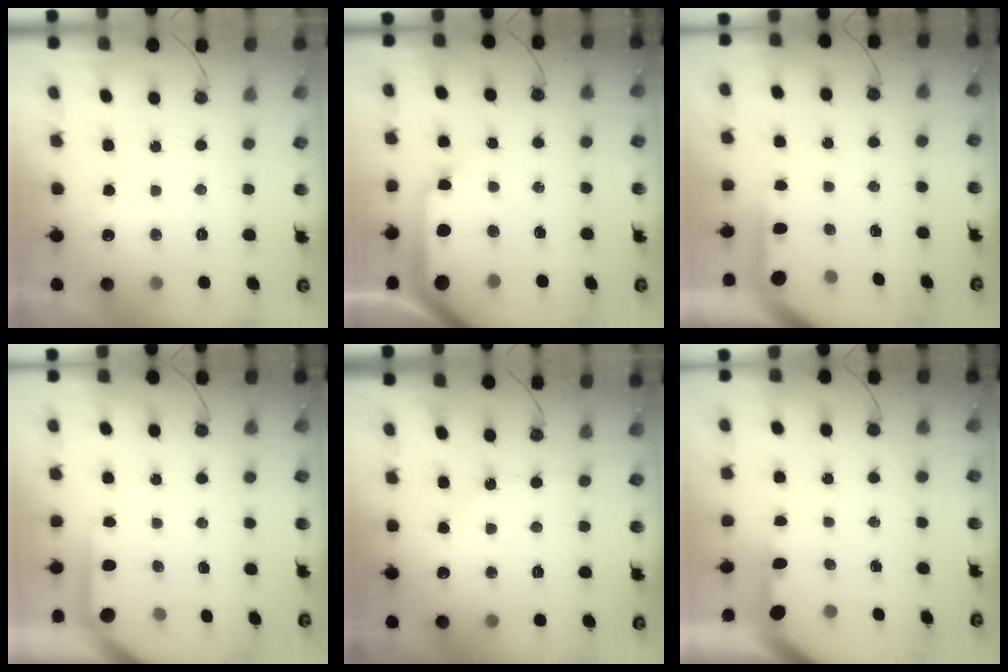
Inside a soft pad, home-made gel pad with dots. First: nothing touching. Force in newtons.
{"total": 11.7, "press": 11.6, "slide": 1.6}
{"total": 3.9, "press": 3.8, "slide": 0.3}
{"total": 3.7, "press": 3.7, "slide": 0.4}
{"total": 4.1, "press": 4.1, "slide": 0.7}
{"total": 3.3, "press": 3.3, "slide": 0.2}